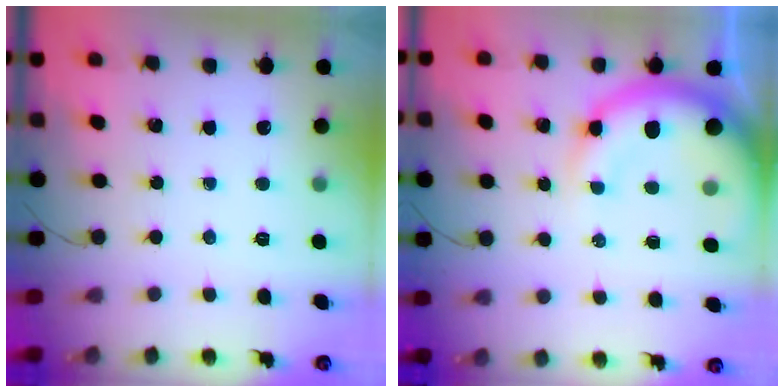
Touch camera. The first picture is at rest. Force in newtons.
{"total": 11.1, "press": 10.9, "slide": 2.2}